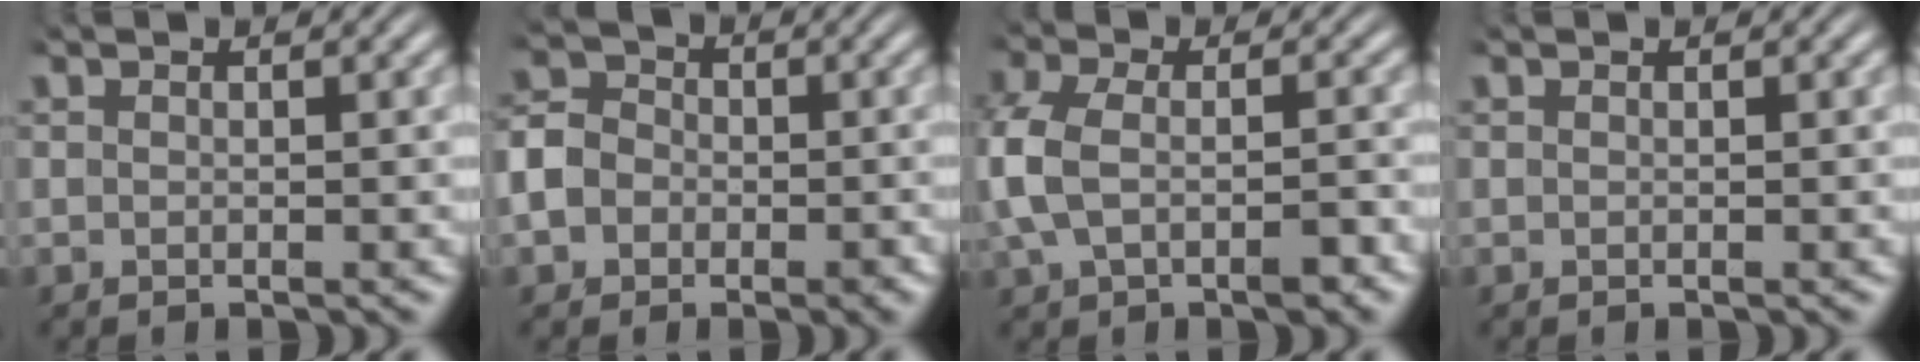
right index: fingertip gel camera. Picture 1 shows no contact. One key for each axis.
{"total": 6.0, "fx": -0.9, "fy": 5.5, "fz": 2.3, "tx": -0.058, "ty": -0.006, "tz": -0.024}
{"total": 4.4, "fx": -0.8, "fy": 3.0, "fz": 3.1, "tx": -0.094, "ty": -0.010, "tz": -0.008}
{"total": 0.0}